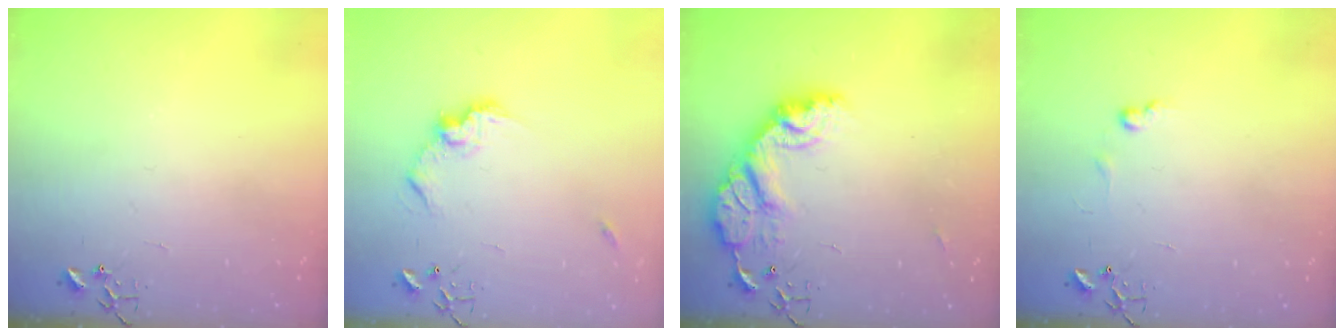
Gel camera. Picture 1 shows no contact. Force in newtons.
{"total": 10.6, "press": 10.6, "slide": 0.9}
{"total": 15.7, "press": 15.6, "slide": 1.2}
{"total": 5.7, "press": 5.7, "slide": 0.7}